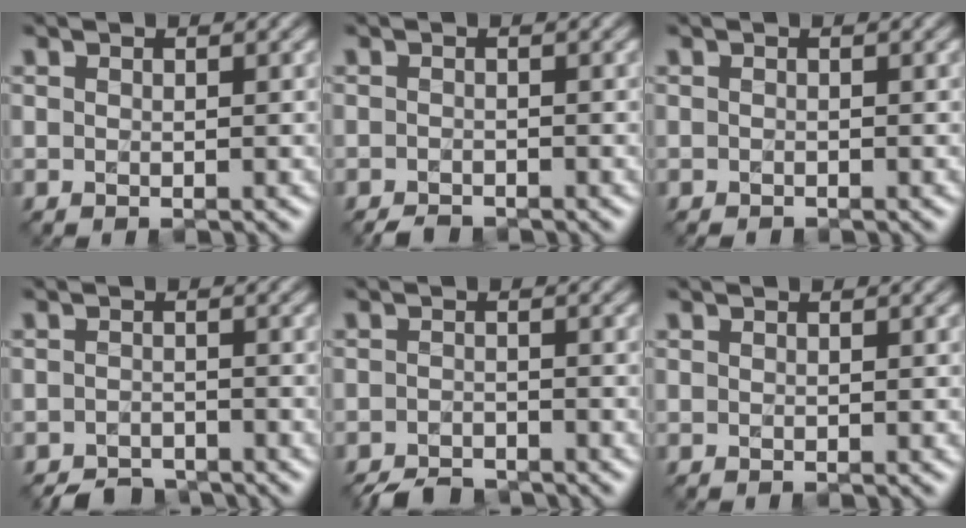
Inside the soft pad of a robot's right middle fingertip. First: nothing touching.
{"total": 1.6, "force": [-1.4, 0.4, 0.5], "torque": [-0.007, -0.005, -0.027]}
{"total": 0.0}
{"total": 3.1, "force": [-3.0, 0.8, 0.3], "torque": [0.000, -0.005, -0.051]}
{"total": 3.4, "force": [-3.3, 0.6, 0.8], "torque": [-0.009, -0.008, -0.061]}
{"total": 0.0}